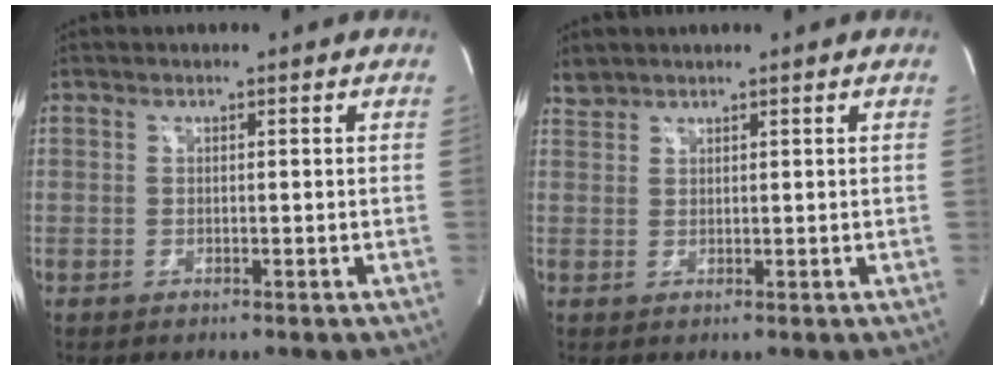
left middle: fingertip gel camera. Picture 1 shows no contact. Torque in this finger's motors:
{"motor_torque": [0.13, -0.12, 0.05, 0.01]}